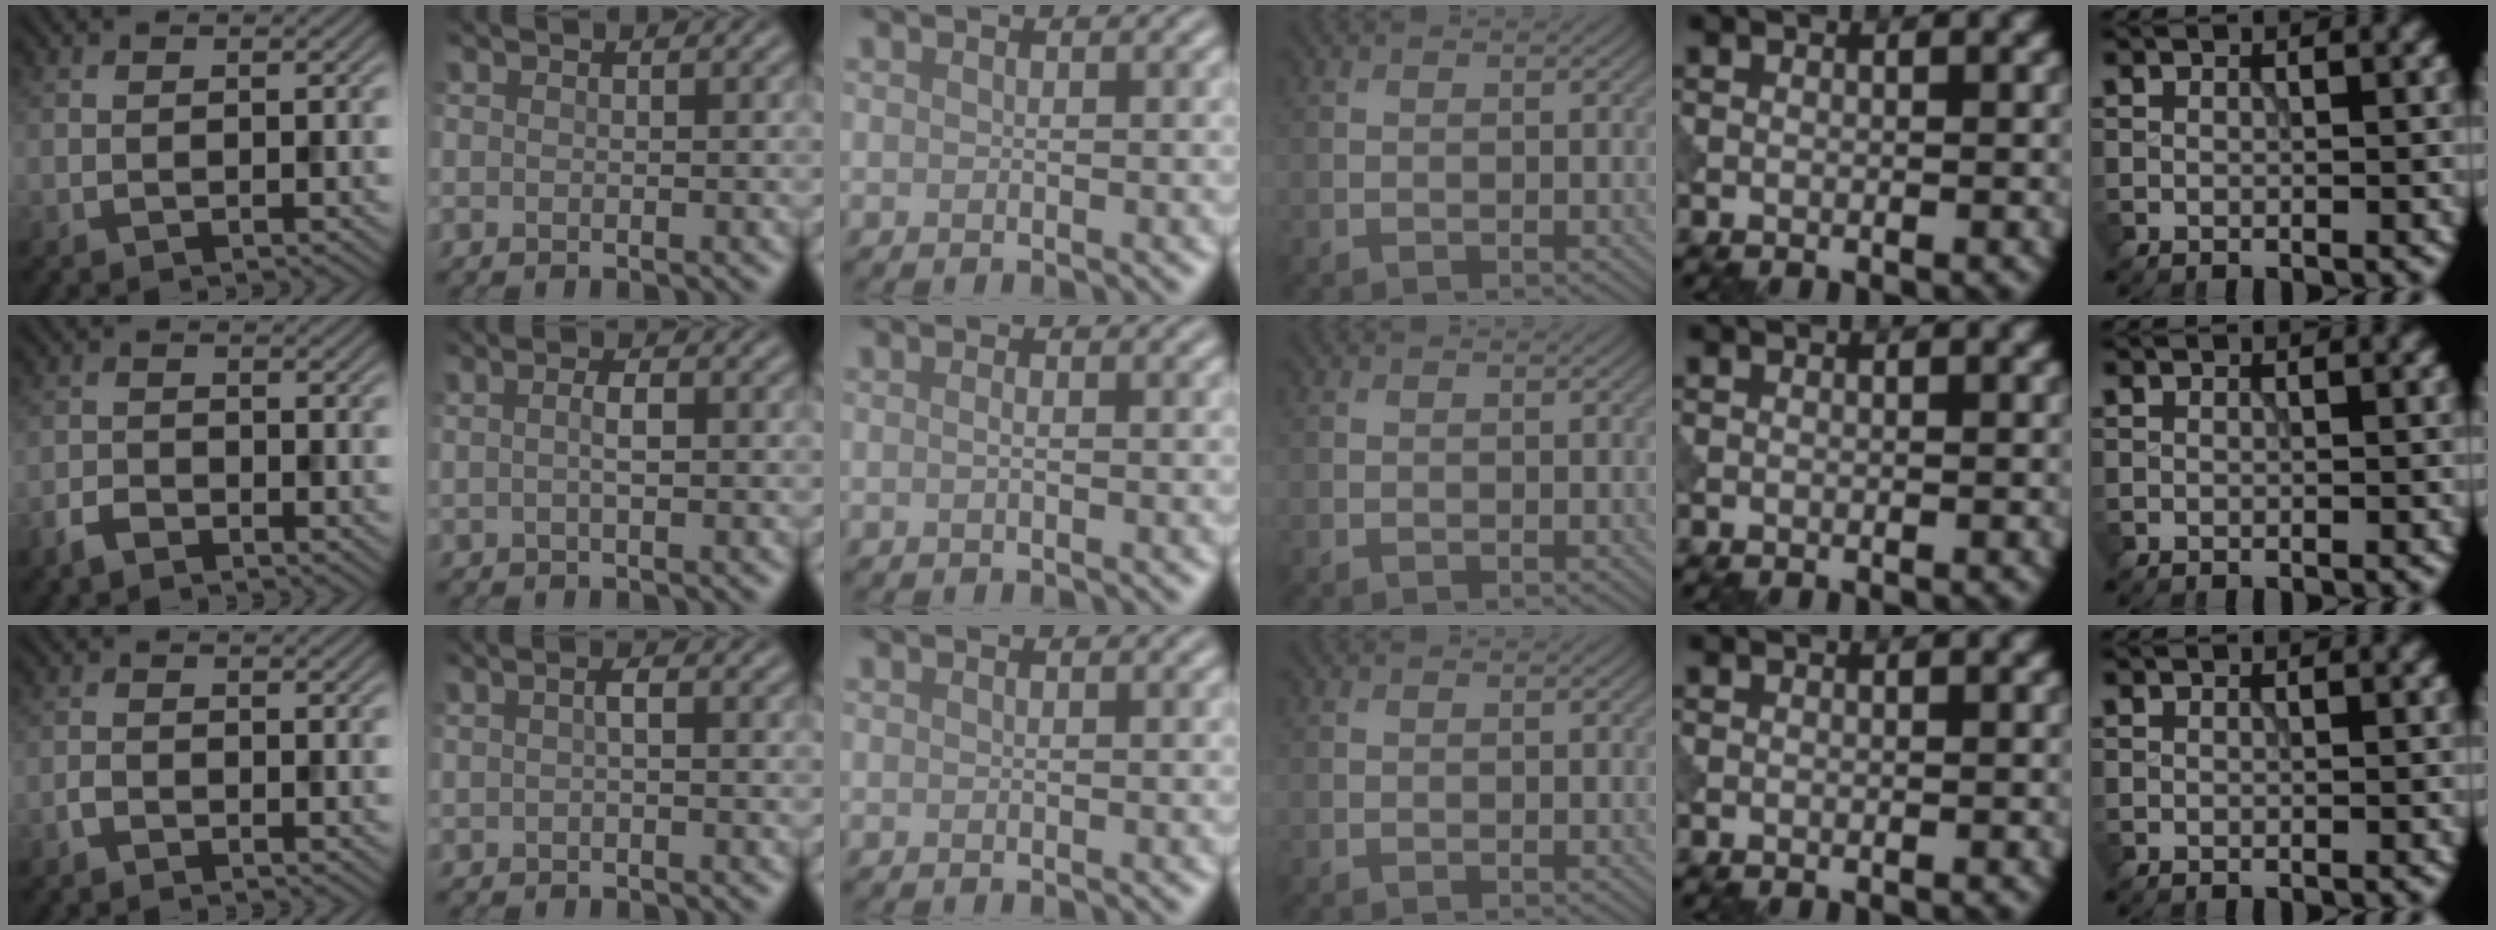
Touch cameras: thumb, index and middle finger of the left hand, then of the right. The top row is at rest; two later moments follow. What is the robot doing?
{"motion": "dispense", "object": "pipette"}